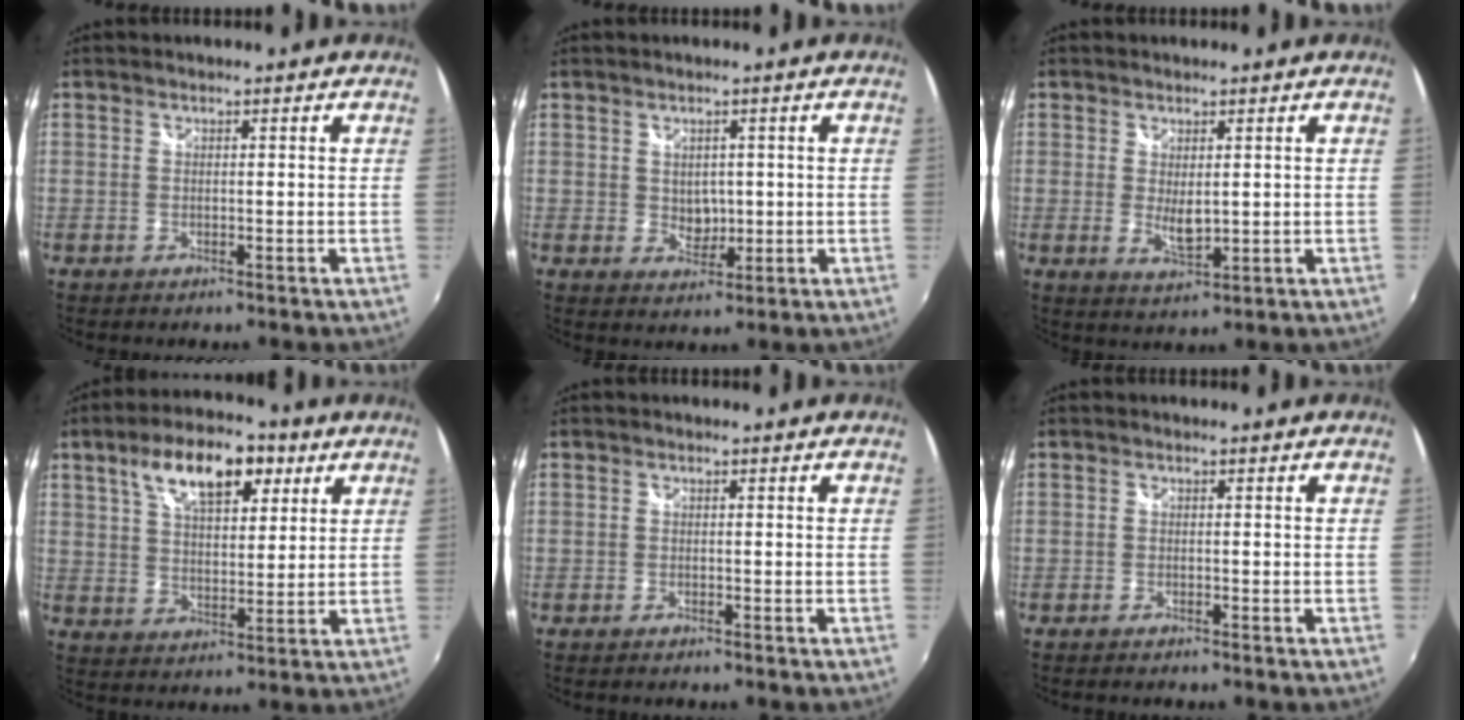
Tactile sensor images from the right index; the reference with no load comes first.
{"total": 3.2, "force": [0.4, 2.8, 1.6], "torque": [-0.022, -0.001, 0.010]}
{"total": 3.8, "force": [0.4, 1.7, 3.4], "torque": [-0.055, -0.010, 0.010]}
{"total": 13.2, "force": [6.7, 5.8, 9.8], "torque": [-0.168, 0.028, 0.110]}
{"total": 0.8, "force": [-0.7, 0.2, 0.3], "torque": [-0.008, -0.004, -0.014]}
{"total": 1.3, "force": [-1.2, 0.3, 0.5], "torque": [-0.012, -0.007, -0.023]}